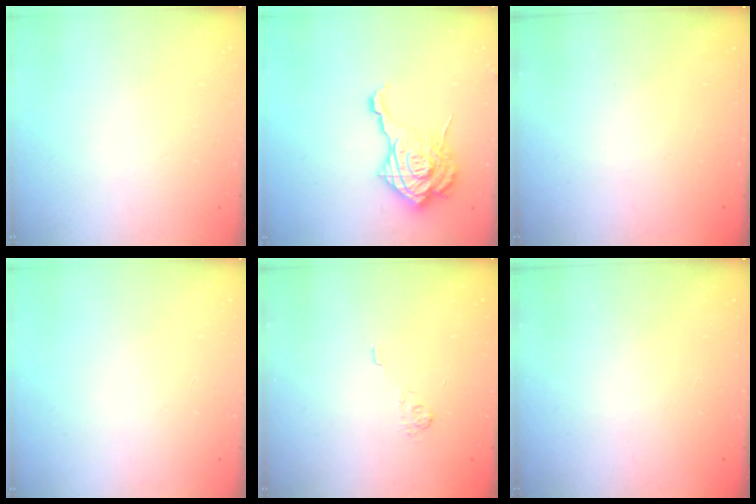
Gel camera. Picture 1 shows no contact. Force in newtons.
{"total": 20.0, "press": 19.8, "slide": 2.1}
{"total": 2.2, "press": 2.1, "slide": 0.7}
{"total": 0.0}
{"total": 2.0, "press": 1.4, "slide": 1.4}
{"total": 2.2, "press": 2.1, "slide": 0.7}